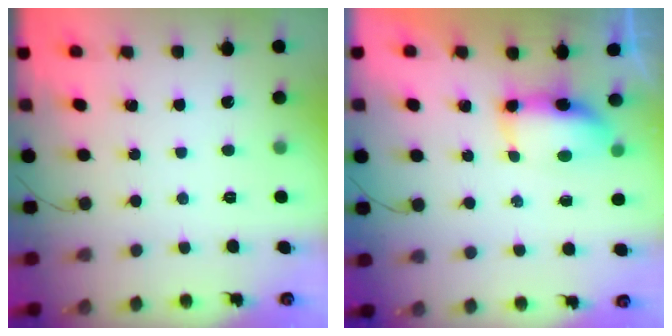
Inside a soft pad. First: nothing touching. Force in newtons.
{"total": 7.1, "press": 7.0, "slide": 1.2}